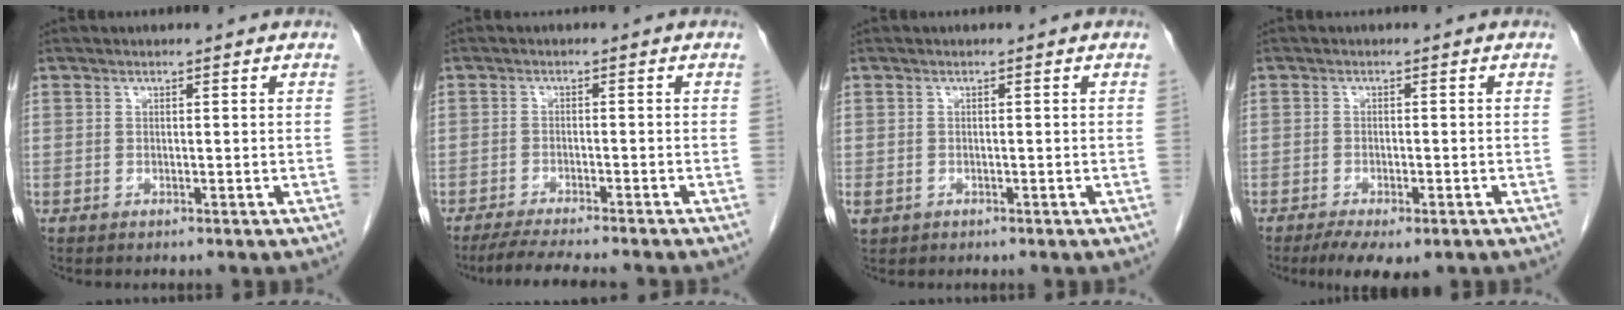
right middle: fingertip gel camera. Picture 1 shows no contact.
{"total": 8.0, "force": [-7.0, 0.1, 3.9], "torque": [-0.053, -0.018, -0.111]}
{"total": 2.0, "force": [-0.8, 1.6, 0.8], "torque": [-0.023, -0.001, -0.007]}
{"total": 6.5, "force": [-4.3, 2.1, 4.3], "torque": [-0.064, -0.013, -0.064]}